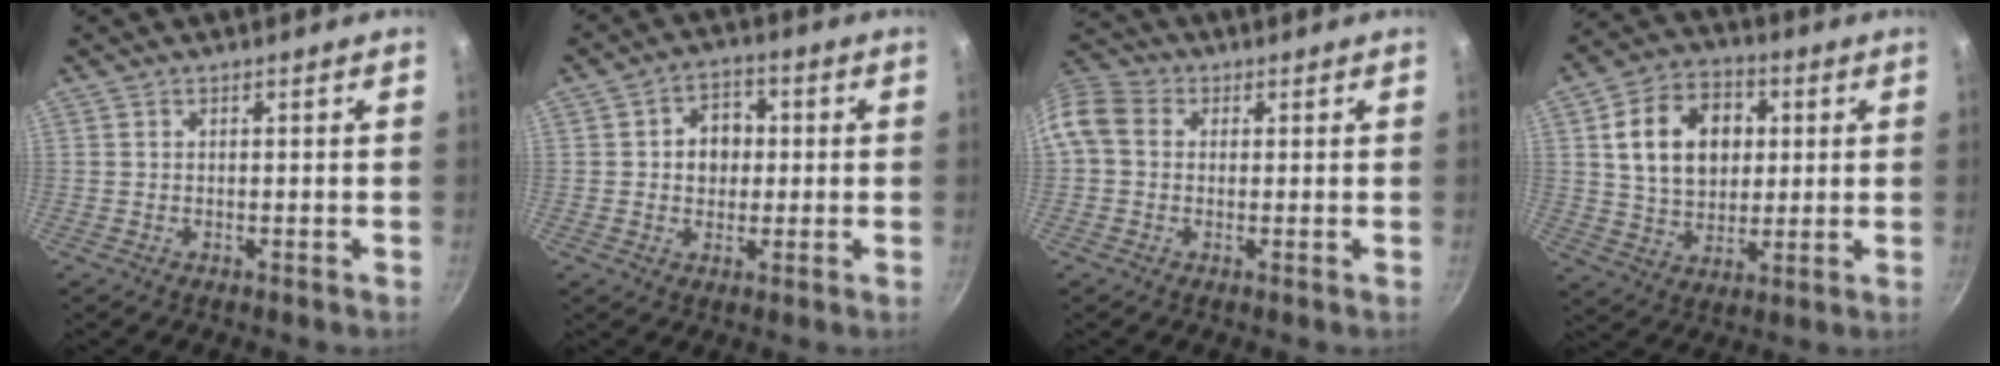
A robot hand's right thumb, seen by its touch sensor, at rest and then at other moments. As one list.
[{"total": 6.9, "force": [0.6, 5.7, 3.9], "torque": [-0.019, 0.008, 0.003]}, {"total": 9.8, "force": [0.8, 8.2, 5.5], "torque": [-0.115, 0.029, -0.004]}, {"total": 15.5, "force": [3.1, 11.5, 9.9], "torque": [-0.138, 0.008, 0.050]}]